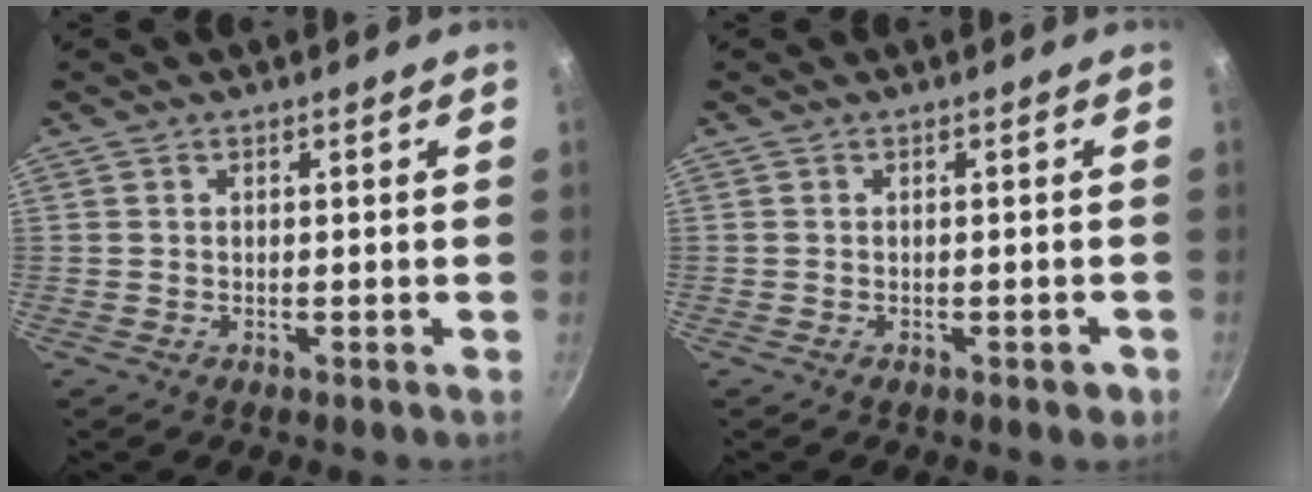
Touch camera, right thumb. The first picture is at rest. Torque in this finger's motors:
{"motor_torque": [2.62, 2.39, 0.42, -0.41, 0.00]}